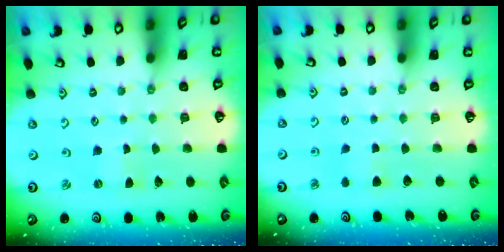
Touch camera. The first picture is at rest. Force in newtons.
{"total": 4.8, "press": 4.7, "slide": 0.7}